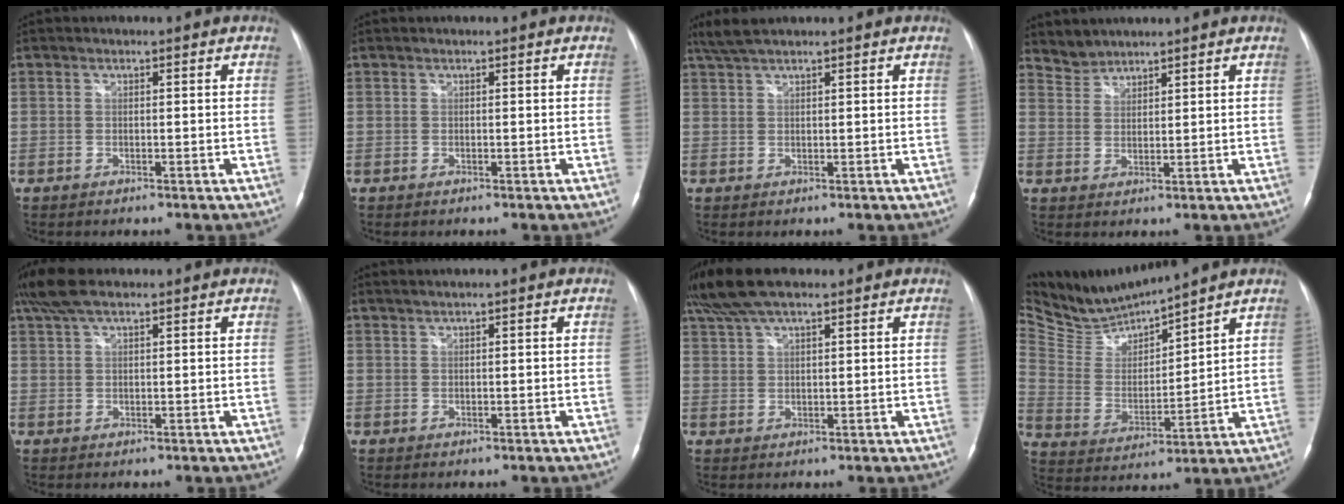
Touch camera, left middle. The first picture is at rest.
{"total": 0.0}
{"total": 3.3, "force": [2.8, 0.1, 1.7], "torque": [-0.043, 0.016, 0.061]}
{"total": 2.8, "force": [2.7, 0.6, -0.6], "torque": [0.011, 0.010, 0.058]}
{"total": 6.2, "force": [4.8, 1.3, 3.7], "torque": [-0.083, 0.031, 0.094]}
{"total": 1.4, "force": [1.1, -0.2, 0.8], "torque": [-0.018, 0.011, 0.024]}
{"total": 9.1, "force": [7.1, 2.2, 5.3], "torque": [-0.108, 0.037, 0.134]}
{"total": 10.6, "force": [10.5, 0.0, 1.7], "torque": [-0.056, 0.001, 0.222]}